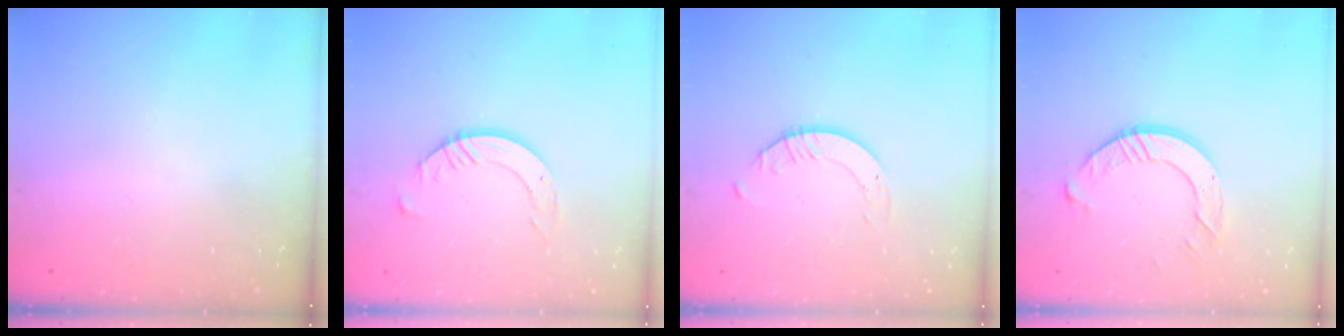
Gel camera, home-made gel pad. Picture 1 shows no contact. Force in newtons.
{"total": 8.0, "press": 7.9, "slide": 0.7}
{"total": 2.1, "press": 2.1, "slide": 0.2}
{"total": 9.1, "press": 9.0, "slide": 0.7}